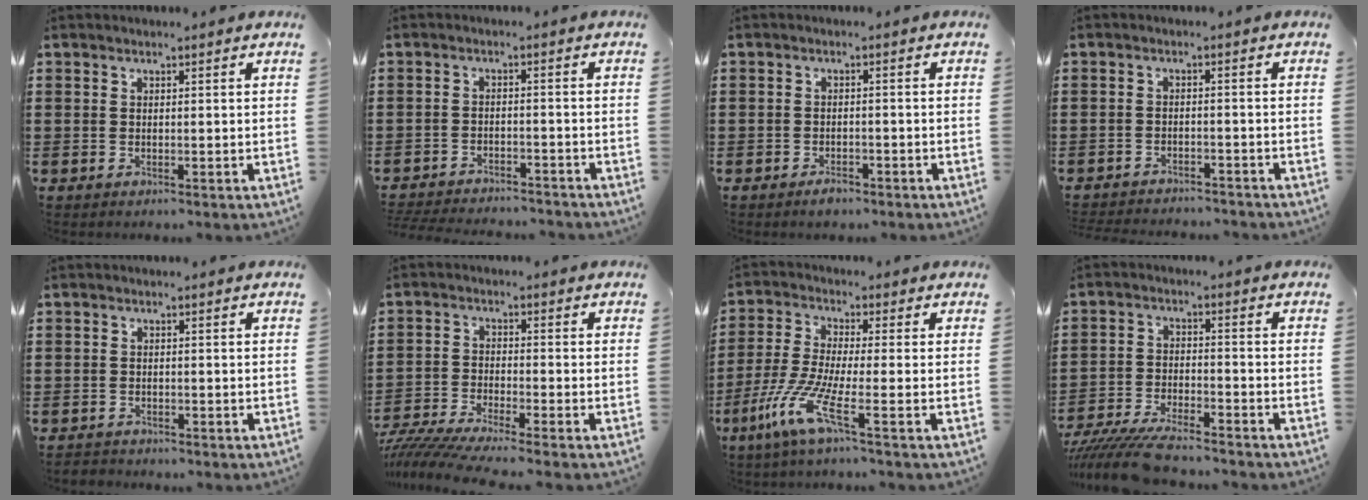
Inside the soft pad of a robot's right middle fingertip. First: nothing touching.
{"total": 3.5, "force": [-3.5, 0.3, 0.2], "torque": [-0.014, -0.003, -0.076]}
{"total": 1.8, "force": [-1.6, 0.7, 0.4], "torque": [-0.012, -0.001, -0.032]}
{"total": 2.6, "force": [-2.6, 0.2, -0.1], "torque": [-0.006, -0.001, -0.055]}
{"total": 1.3, "force": [-1.2, 0.4, -0.2], "torque": [-0.001, 0.002, -0.028]}
{"total": 5.6, "force": [-5.4, -0.4, 1.5], "torque": [-0.052, -0.022, -0.113]}
{"total": 8.0, "force": [-3.9, 0.8, 7.0], "torque": [-0.172, -0.018, -0.081]}
{"total": 7.2, "force": [-6.8, 0.6, 2.4], "torque": [-0.057, -0.004, -0.133]}